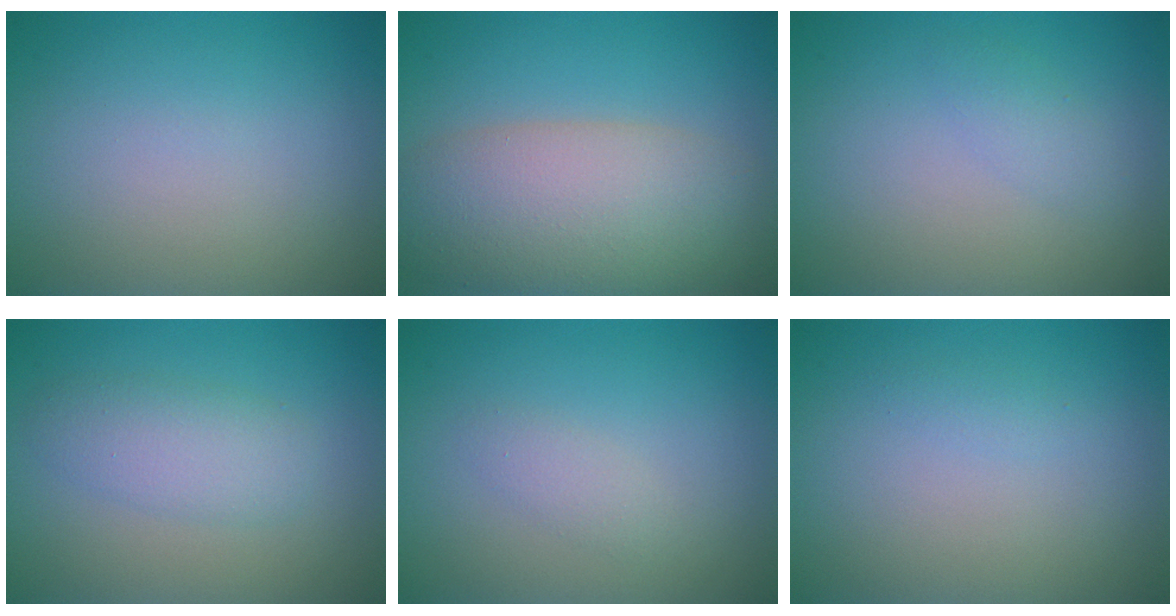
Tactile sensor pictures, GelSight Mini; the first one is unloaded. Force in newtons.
{"total": 8.9, "press": 8.9, "slide": 0.5}
{"total": 1.3, "press": 1.3, "slide": 0.0}
{"total": 2.4, "press": 2.3, "slide": 0.1}
{"total": 1.2, "press": 1.2, "slide": 0.1}
{"total": 0.6, "press": 0.6, "slide": 0.0}